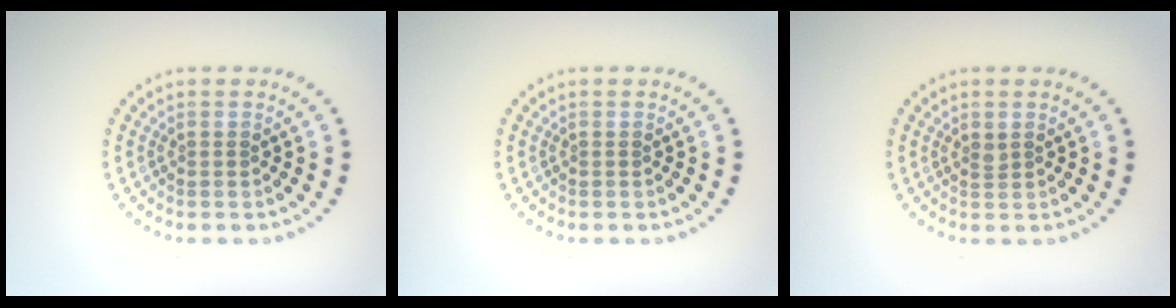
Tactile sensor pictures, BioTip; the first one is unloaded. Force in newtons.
{"total": 0.0}
{"total": 0.7, "press": 0.6, "slide": 0.4}